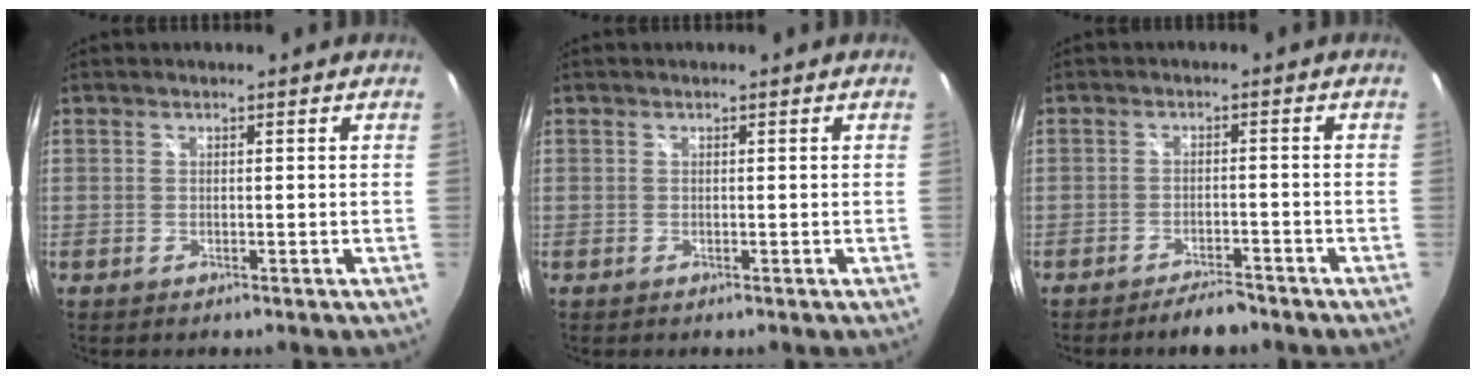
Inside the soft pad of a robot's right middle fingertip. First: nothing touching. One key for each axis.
{"total": 0.0}
{"total": 4.5, "fx": -3.9, "fy": 1.3, "fz": 1.9, "tx": -0.045, "ty": -0.002, "tz": -0.060}